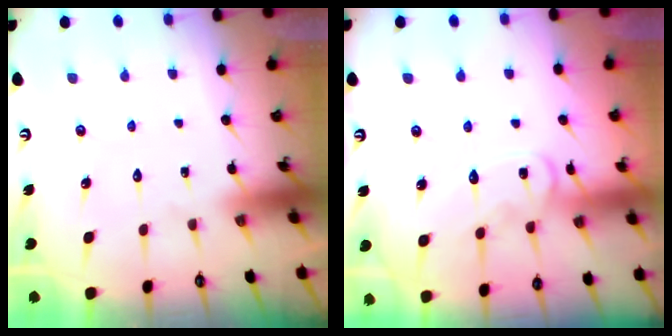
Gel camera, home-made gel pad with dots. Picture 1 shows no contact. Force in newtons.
{"total": 10.7, "press": 10.6, "slide": 0.8}